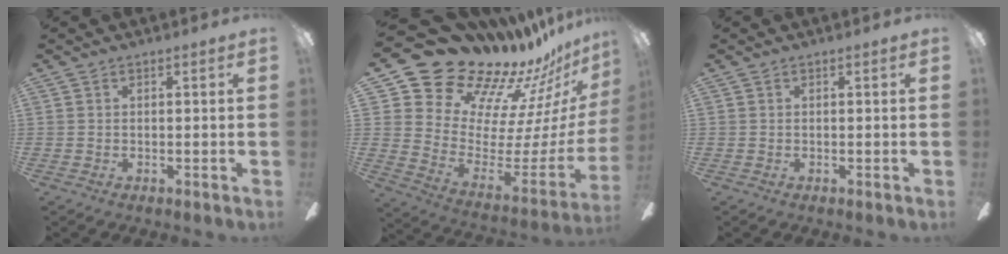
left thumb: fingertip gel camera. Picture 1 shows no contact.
{"total": 23.1, "force": [19.4, 10.2, 7.4], "torque": [-0.089, -0.192, 0.377]}
{"total": 0.0}